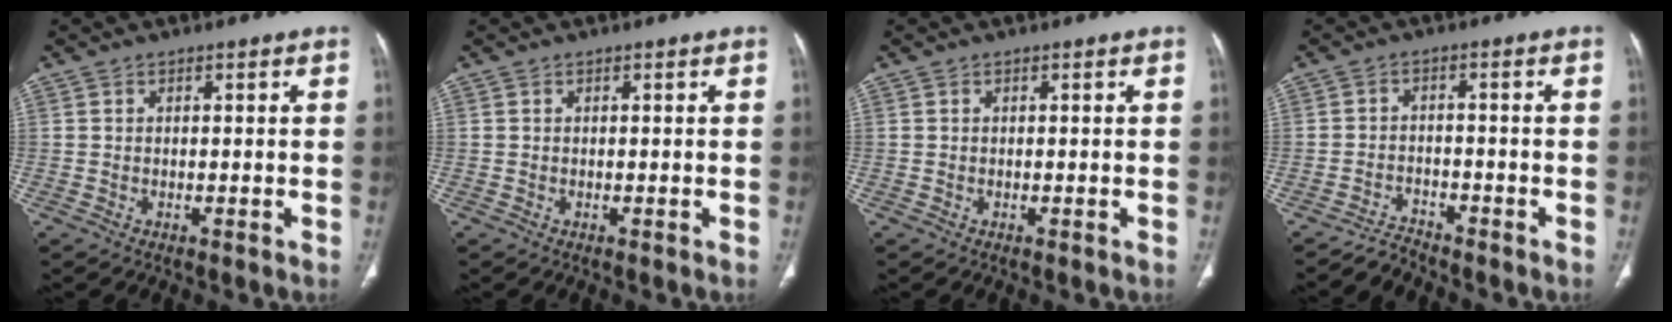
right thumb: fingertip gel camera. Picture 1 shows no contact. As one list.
[{"total": 0.0}, {"total": 0.0}, {"total": 3.1, "force": [-3.1, 0.5, -0.3], "torque": [0.002, 0.014, -0.056]}]